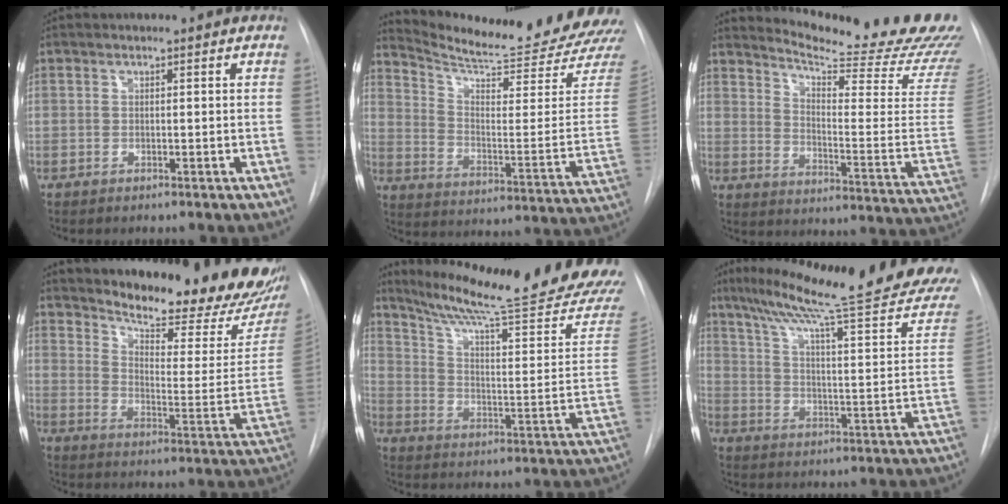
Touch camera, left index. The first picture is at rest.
{"total": 23.0, "force": [22.0, -0.5, 6.5], "torque": [-0.113, -0.126, 0.292]}
{"total": 24.1, "force": [22.1, 0.8, 9.7], "torque": [-0.147, -0.135, 0.269]}
{"total": 23.8, "force": [20.4, 4.2, 11.5], "torque": [-0.171, -0.081, 0.258]}
{"total": 23.8, "force": [21.1, -1.2, 11.0], "torque": [-0.175, -0.092, 0.292]}
{"total": 28.7, "force": [23.8, 1.0, 16.1], "torque": [-0.242, -0.053, 0.317]}